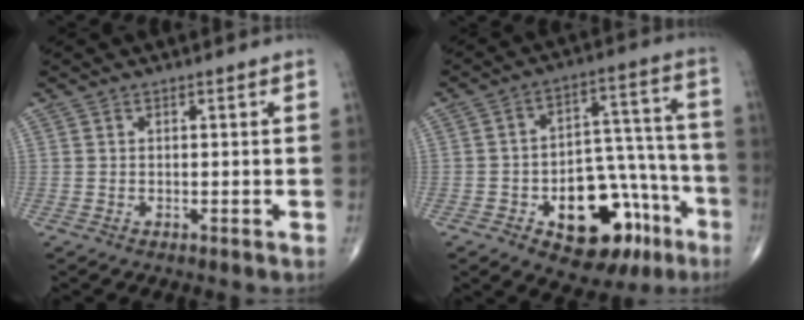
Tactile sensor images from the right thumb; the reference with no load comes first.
{"total": 19.7, "force": [-8.9, 11.0, 13.7], "torque": [-0.145, 0.075, -0.116]}